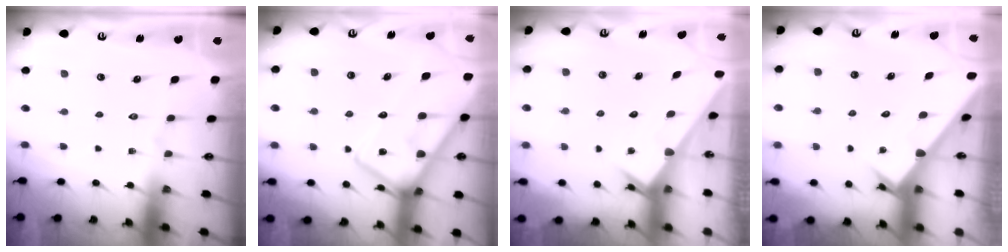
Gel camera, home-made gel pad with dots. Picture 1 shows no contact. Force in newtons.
{"total": 15.0, "press": 14.9, "slide": 1.3}
{"total": 2.4, "press": 2.4, "slide": 0.1}
{"total": 2.9, "press": 2.9, "slide": 0.1}